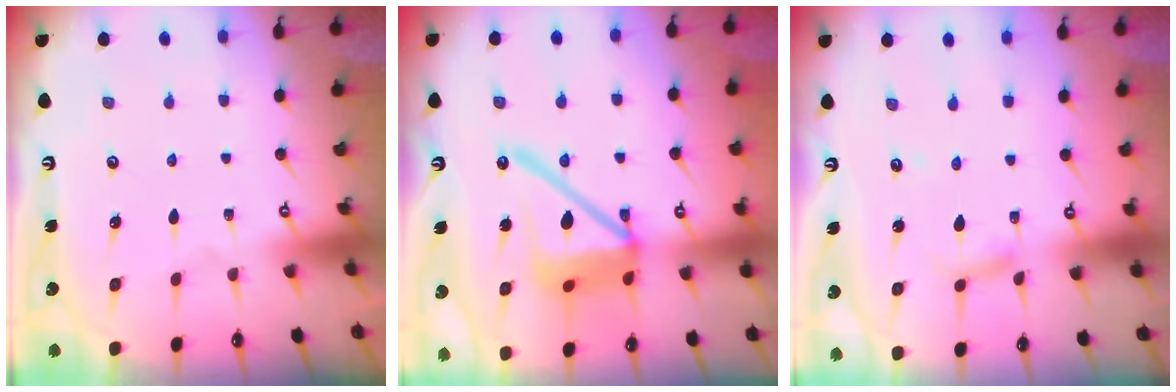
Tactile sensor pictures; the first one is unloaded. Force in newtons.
{"total": 18.2, "press": 18.1, "slide": 1.9}
{"total": 4.2, "press": 4.2, "slide": 0.3}